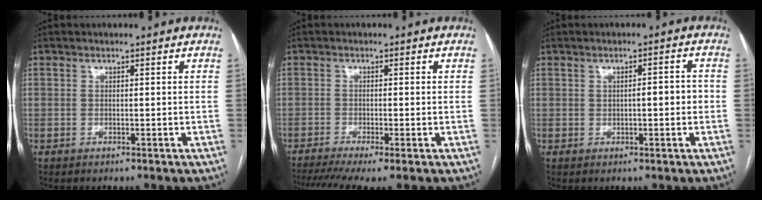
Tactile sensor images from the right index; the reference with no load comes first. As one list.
[{"total": 8.6, "force": [-6.6, 0.3, 5.6], "torque": [-0.091, -0.011, -0.107]}, {"total": 2.5, "force": [-0.4, 0.6, 2.4], "torque": [-0.031, 0.007, -0.006]}]